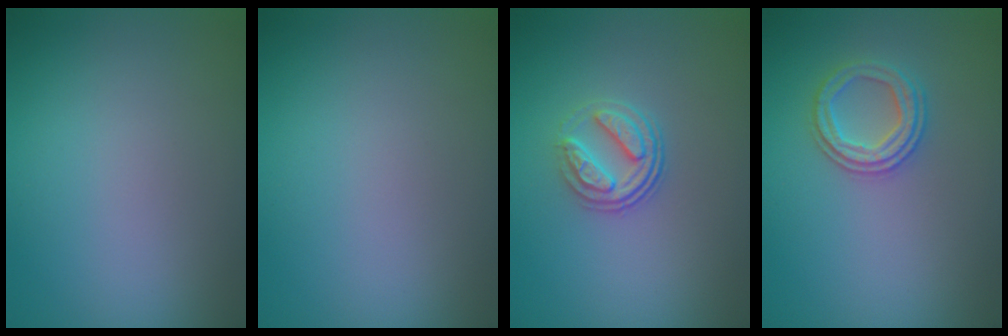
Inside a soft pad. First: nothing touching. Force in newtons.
{"total": 0.0}
{"total": 2.5, "press": 1.9, "slide": 1.6}
{"total": 2.5, "press": 2.4, "slide": 0.6}